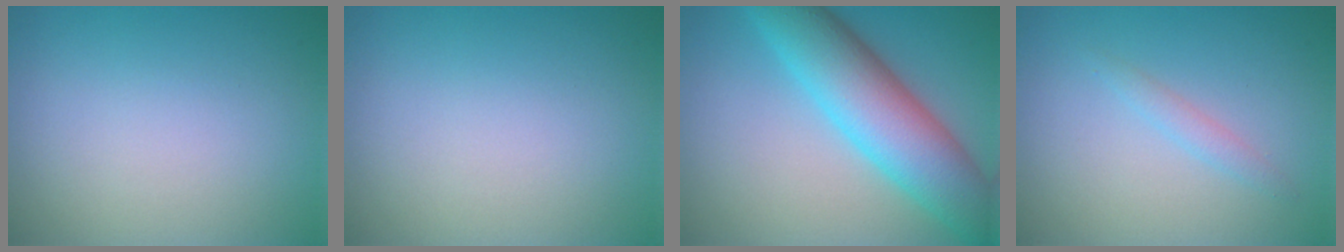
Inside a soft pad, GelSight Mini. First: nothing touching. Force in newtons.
{"total": 0.0}
{"total": 8.9, "press": 8.9, "slide": 0.2}
{"total": 1.1, "press": 1.1, "slide": 0.1}